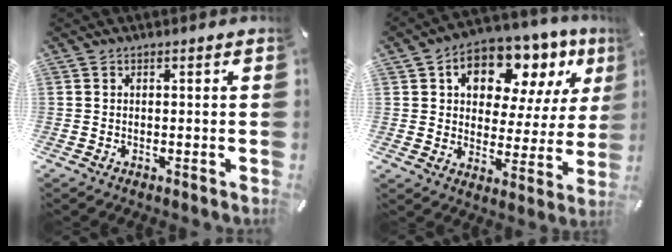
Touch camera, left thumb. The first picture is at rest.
{"total": 13.2, "force": [7.8, 8.5, 6.6], "torque": [-0.109, -0.052, 0.136]}